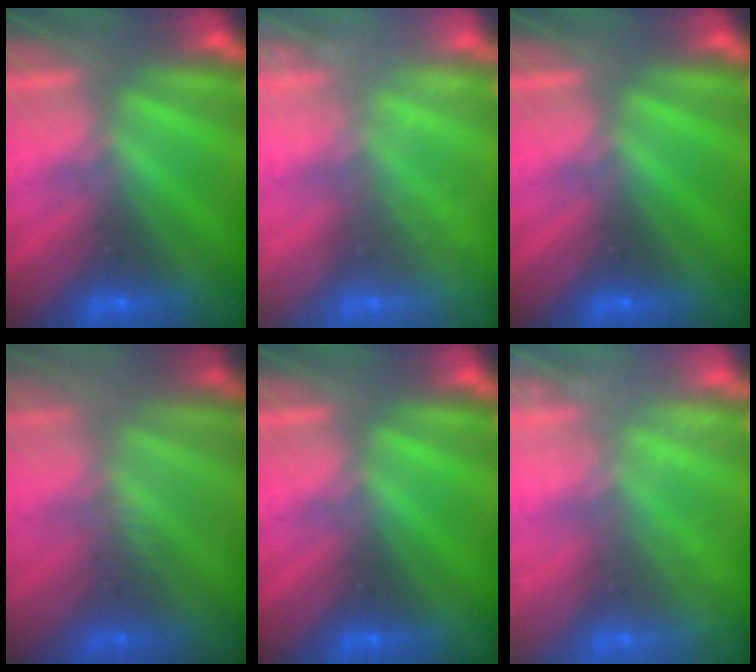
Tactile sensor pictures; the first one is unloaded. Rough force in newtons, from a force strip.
{"total": 2.4}
{"total": 0.0}
{"total": 2.4}
{"total": 0.0}
{"total": 2.4}